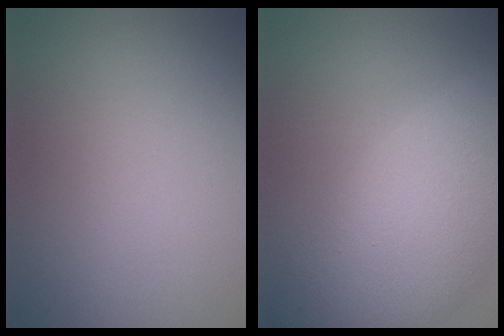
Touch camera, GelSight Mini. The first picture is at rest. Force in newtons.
{"total": 11.0, "press": 11.0, "slide": 0.8}